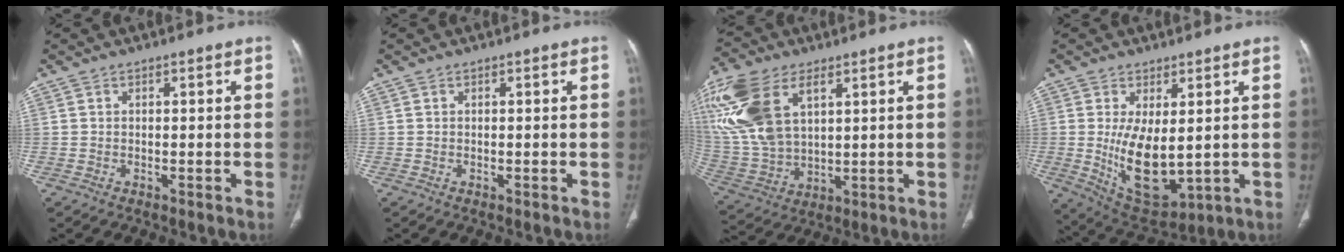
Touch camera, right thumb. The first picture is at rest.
{"total": 0.0}
{"total": 20.2, "force": [7.9, 11.5, 14.6], "torque": [-0.330, -0.015, 0.161]}
{"total": 12.0, "force": [0.3, 5.7, 10.6], "torque": [-0.170, -0.029, 0.030]}